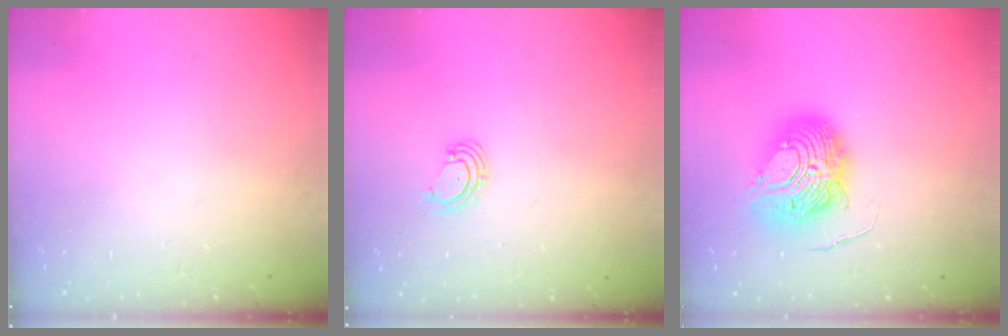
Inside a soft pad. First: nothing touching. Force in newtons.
{"total": 2.5, "press": 2.4, "slide": 0.4}
{"total": 12.2, "press": 12.2, "slide": 1.2}